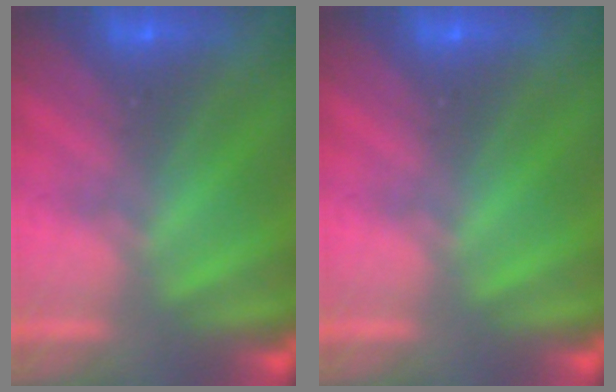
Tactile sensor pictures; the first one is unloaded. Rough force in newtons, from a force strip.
{"total": 0.0}